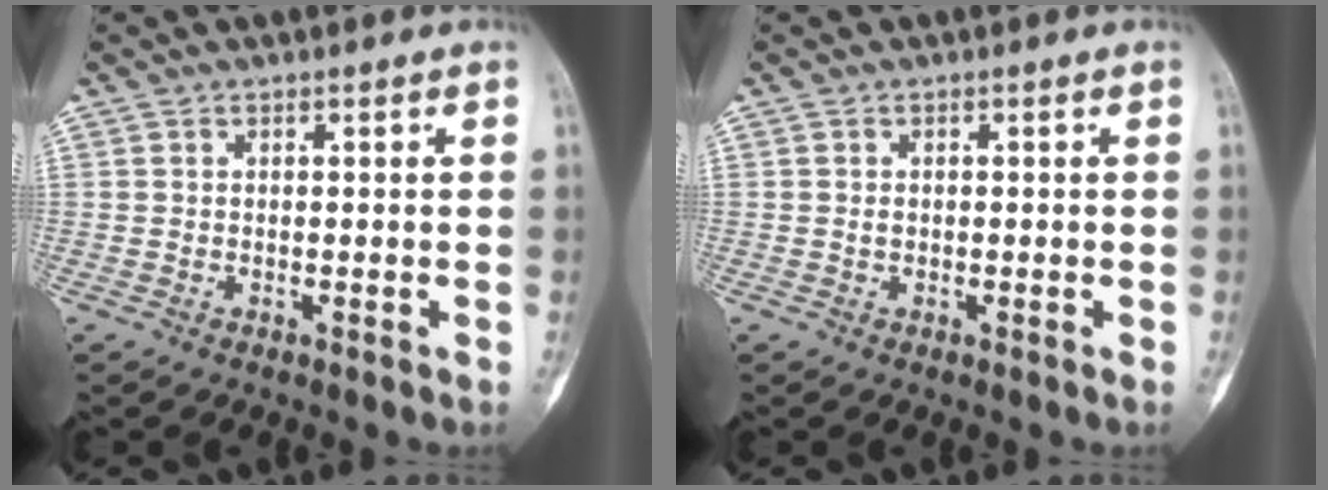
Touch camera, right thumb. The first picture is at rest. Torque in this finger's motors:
{"motor_torque": [0.59, -0.36, -0.08, -0.73, -0.03]}